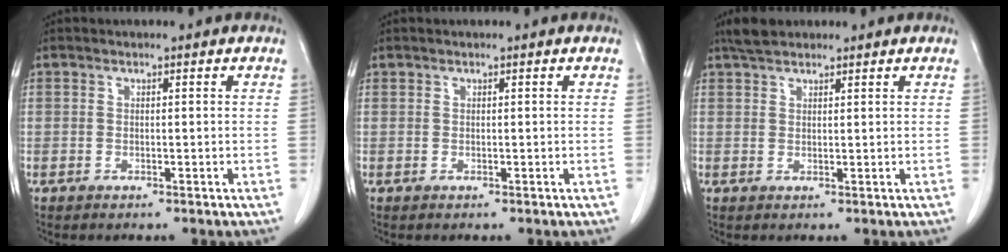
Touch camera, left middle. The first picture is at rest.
{"total": 0.5, "force": [0.5, 0.1, -0.1], "torque": [-0.005, 0.003, 0.011]}
{"total": 3.4, "force": [2.9, 1.3, 1.2], "torque": [-0.029, 0.013, 0.052]}